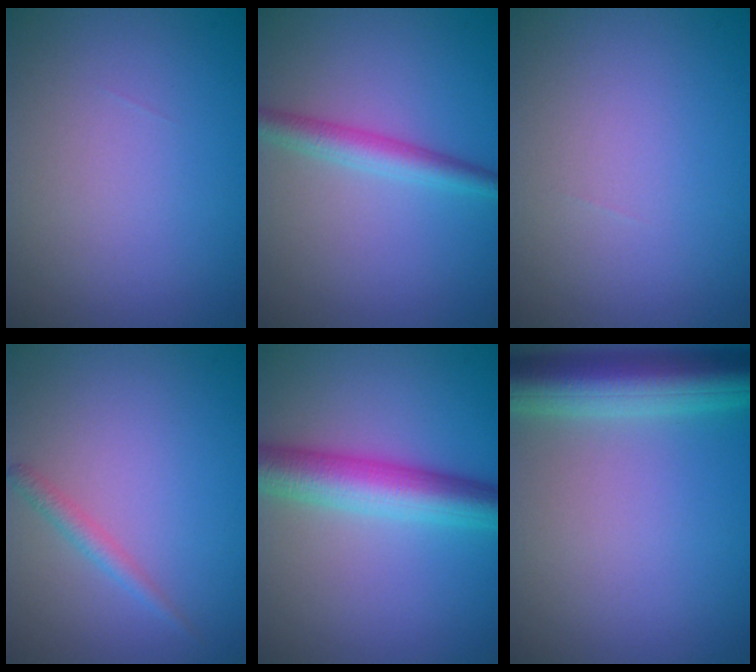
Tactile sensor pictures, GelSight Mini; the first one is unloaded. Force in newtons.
{"total": 2.9, "press": 2.9, "slide": 0.1}
{"total": 0.0}
{"total": 1.4, "press": 1.4, "slide": 0.1}
{"total": 6.3, "press": 6.3, "slide": 0.0}
{"total": 7.4, "press": 7.4, "slide": 0.4}